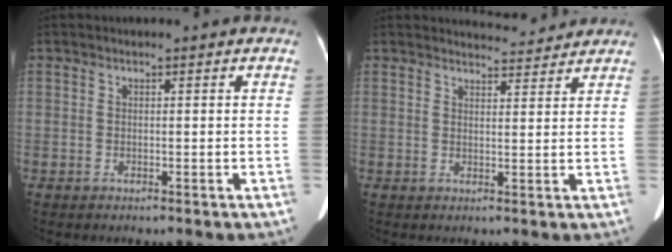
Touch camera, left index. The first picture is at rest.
{"total": 4.7, "force": [4.7, 0.5, 0.1], "torque": [-0.009, 0.006, 0.058]}